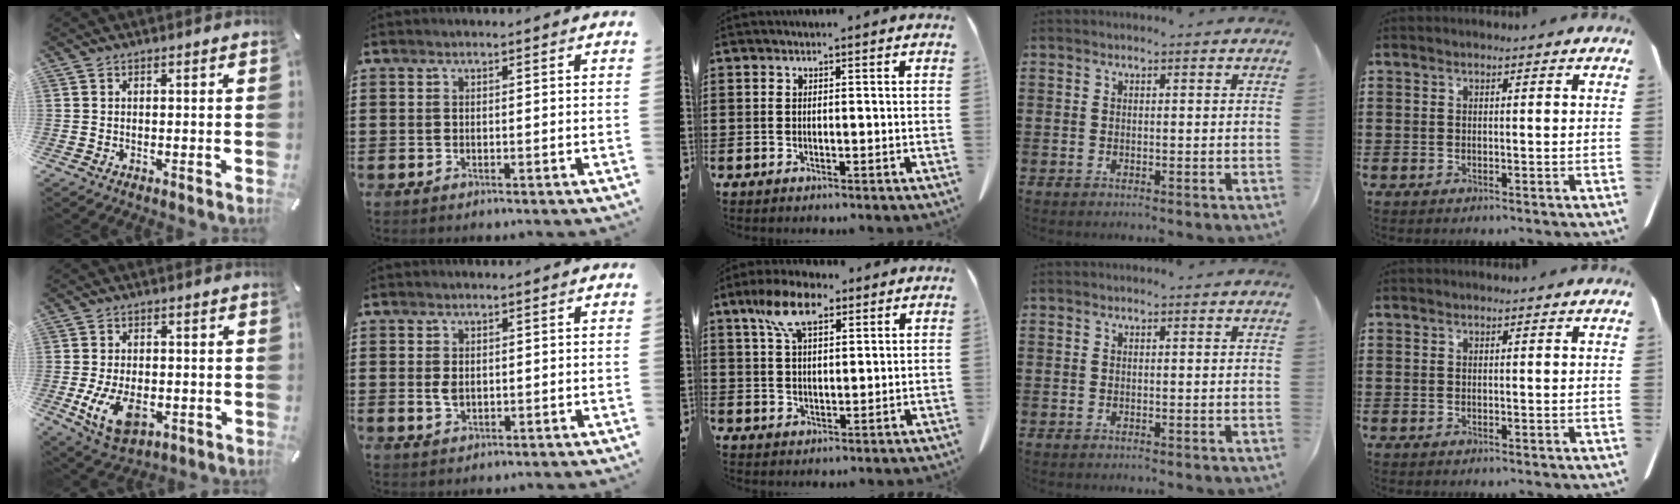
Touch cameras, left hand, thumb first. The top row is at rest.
{"thumb": {"total": 10.1, "force": [-2.4, 6.3, 7.5], "torque": [-0.156, -0.003, -0.039]}, "index": {"total": 1.9, "force": [0.2, 1.1, 1.5], "torque": [-0.040, 0.001, 0.002]}, "middle": {"total": 8.2, "force": [5.0, 3.7, 5.3], "torque": [-0.119, 0.008, 0.091]}}